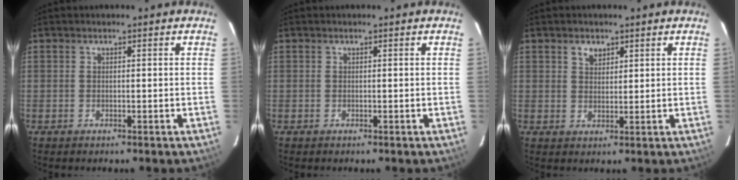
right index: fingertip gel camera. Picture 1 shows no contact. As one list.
[{"total": 0.0}, {"total": 2.7, "force": [1.6, 1.8, 1.2], "torque": [-0.014, 0.007, 0.029]}]